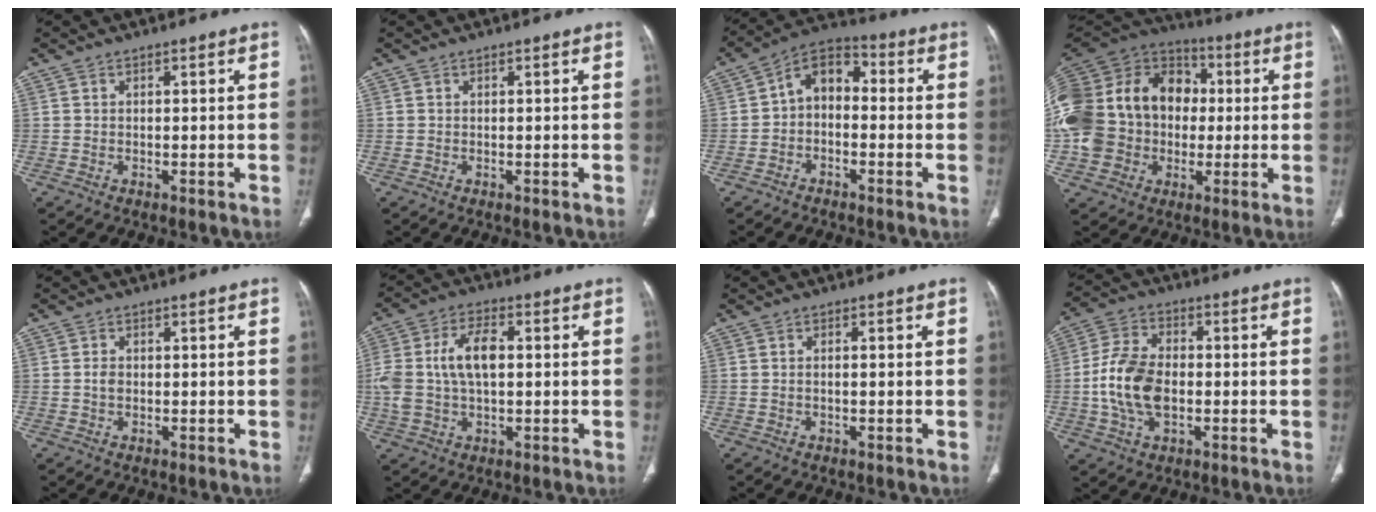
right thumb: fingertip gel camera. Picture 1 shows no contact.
{"total": 0.0}
{"total": 8.1, "force": [-0.7, 5.6, 5.8], "torque": [-0.069, 0.036, -0.033]}
{"total": 28.3, "force": [-0.9, 22.9, 16.6], "torque": [-0.362, 0.054, -0.014]}
{"total": 1.5, "force": [-0.1, 1.1, 1.0], "torque": [-0.019, 0.002, -0.003]}
{"total": 10.6, "force": [0.8, 5.8, 8.8], "torque": [-0.187, 0.020, 0.016]}
{"total": 1.0, "force": [-0.1, 0.3, 0.9], "torque": [-0.023, 0.008, 0.000]}
{"total": 12.1, "force": [-1.6, 7.6, 9.3], "torque": [-0.181, 0.017, -0.032]}